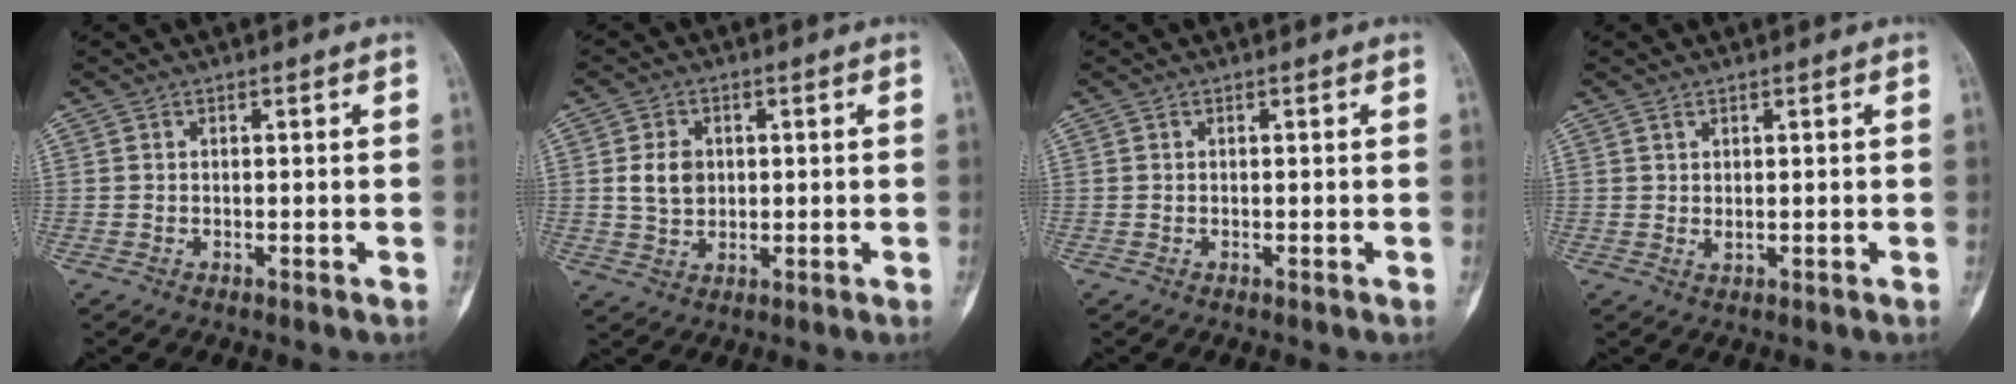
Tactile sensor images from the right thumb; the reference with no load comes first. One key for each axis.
{"total": 5.5, "fx": 0.8, "fy": 4.3, "fz": 3.4, "tx": -0.044, "ty": -0.005, "tz": 0.017}
{"total": 0.0}
{"total": 1.1, "fx": 0.5, "fy": 0.5, "fz": 0.8, "tx": -0.016, "ty": -0.005, "tz": 0.013}